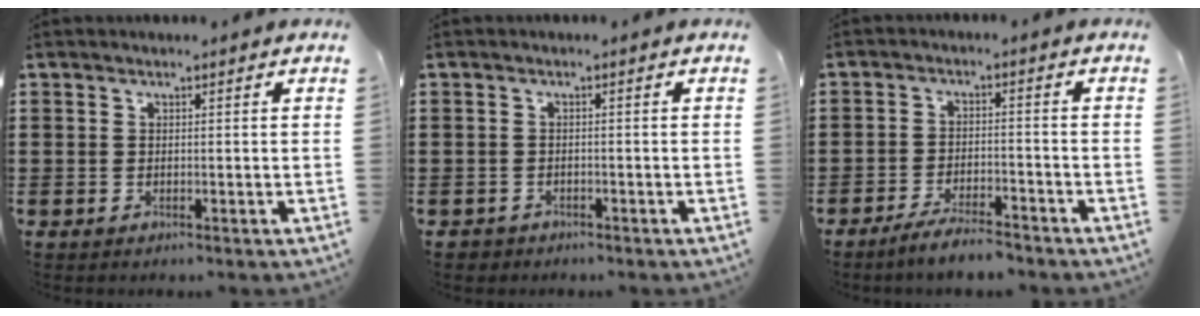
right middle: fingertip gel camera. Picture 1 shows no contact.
{"total": 1.0, "force": [-0.9, 0.4, 0.0], "torque": [-0.004, 0.001, -0.020]}
{"total": 5.1, "force": [-4.7, 0.4, 1.9], "torque": [-0.039, -0.002, -0.092]}